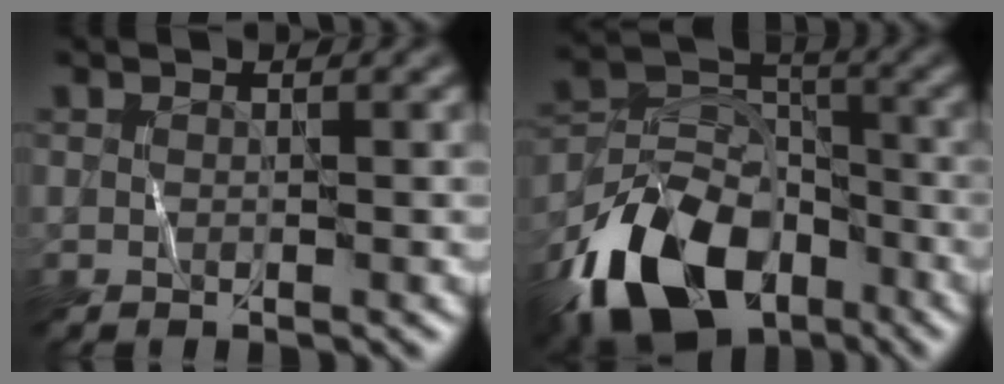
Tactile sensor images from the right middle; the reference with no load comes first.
{"total": 12.7, "force": [-7.7, 7.5, 6.8], "torque": [-0.133, -0.007, -0.149]}